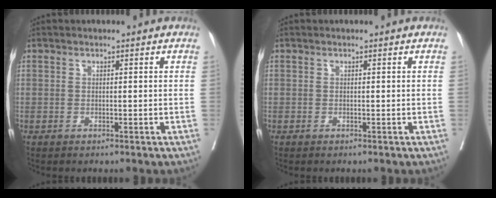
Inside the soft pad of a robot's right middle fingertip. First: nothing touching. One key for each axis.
{"total": 0.0}